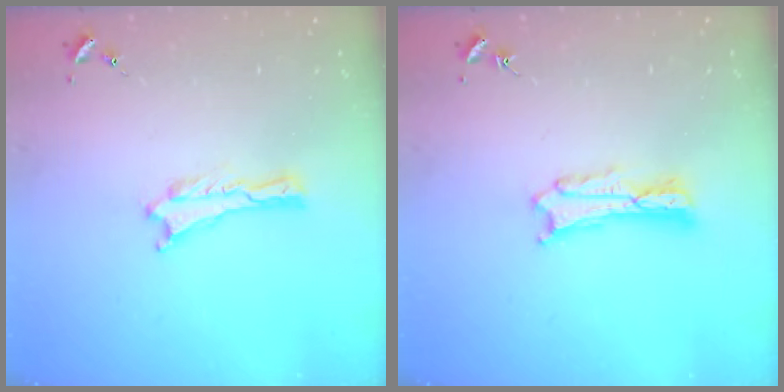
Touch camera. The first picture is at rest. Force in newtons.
{"total": 1.8, "press": 1.8, "slide": 0.3}